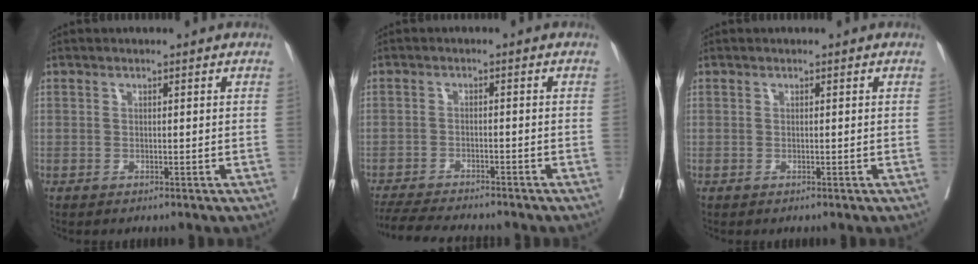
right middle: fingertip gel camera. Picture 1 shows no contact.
{"total": 10.1, "force": [-9.3, 1.0, 3.9], "torque": [-0.057, -0.013, -0.139]}
{"total": 0.0}